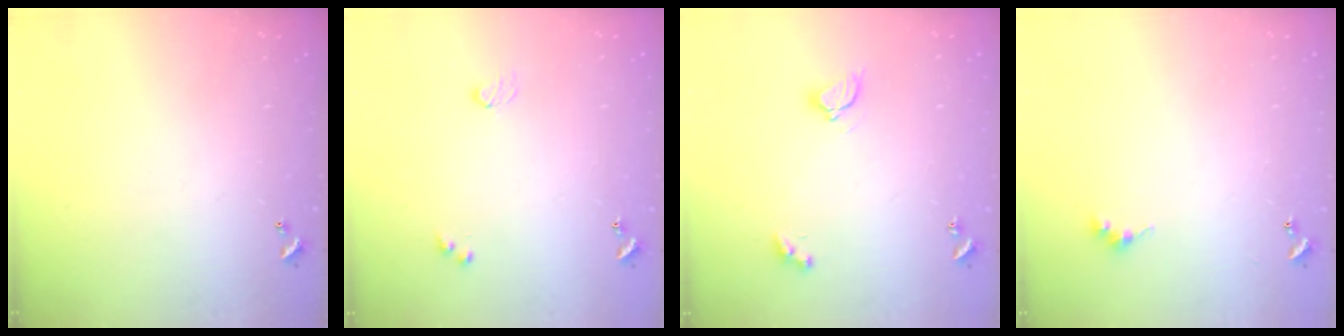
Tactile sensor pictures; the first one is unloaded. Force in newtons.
{"total": 2.9, "press": 2.9, "slide": 0.5}
{"total": 3.4, "press": 3.3, "slide": 0.4}
{"total": 4.6, "press": 4.5, "slide": 0.7}